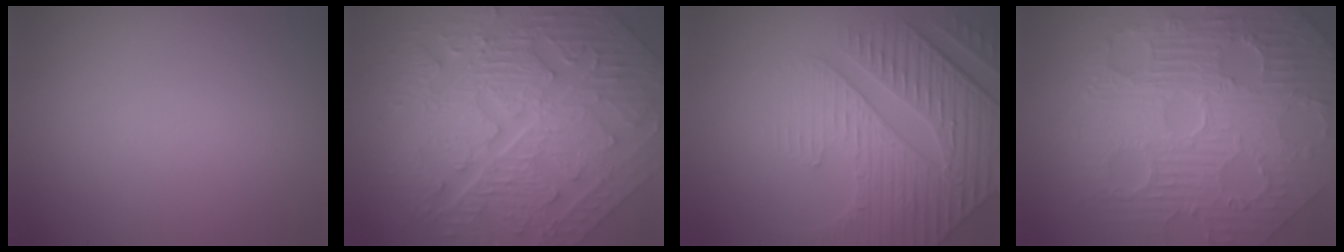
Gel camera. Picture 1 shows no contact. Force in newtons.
{"total": 11.6, "press": 7.9, "slide": 8.4}
{"total": 6.1, "press": 5.2, "slide": 3.2}
{"total": 11.2, "press": 7.4, "slide": 8.5}